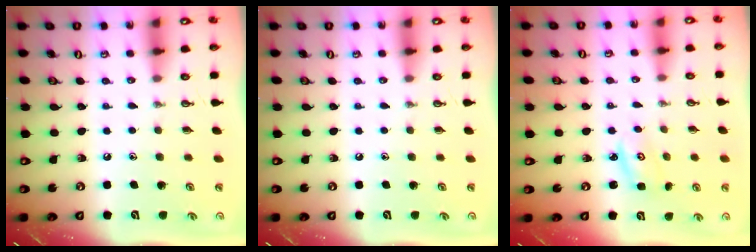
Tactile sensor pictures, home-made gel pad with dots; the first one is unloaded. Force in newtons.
{"total": 0.0}
{"total": 2.2, "press": 2.2, "slide": 0.2}